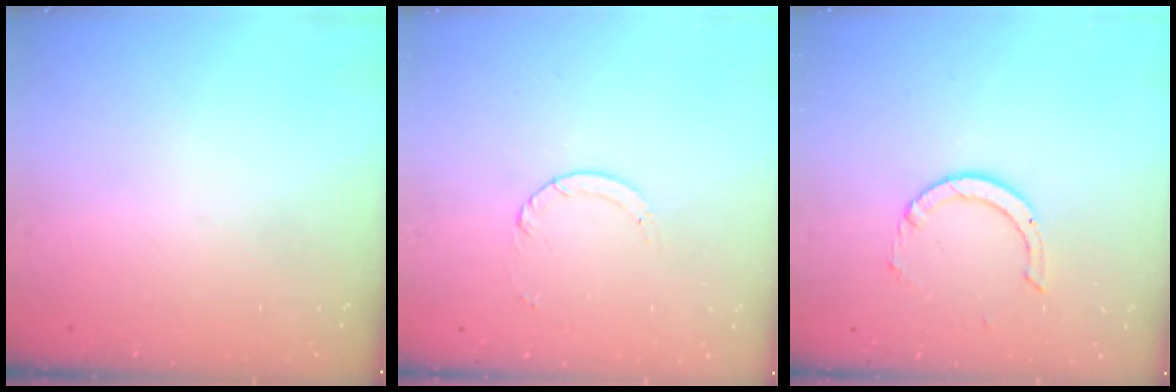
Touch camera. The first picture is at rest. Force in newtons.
{"total": 2.5, "press": 2.4, "slide": 0.2}
{"total": 1.7, "press": 1.7, "slide": 0.1}